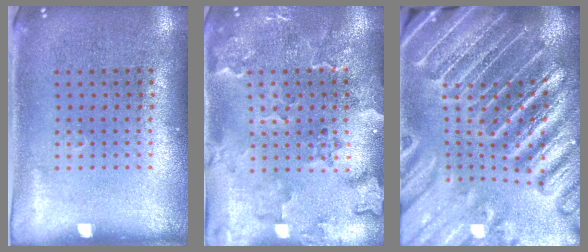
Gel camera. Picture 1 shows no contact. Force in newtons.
{"total": 2.4, "press": 2.2, "slide": 0.9}
{"total": 4.7, "press": 4.3, "slide": 1.8}